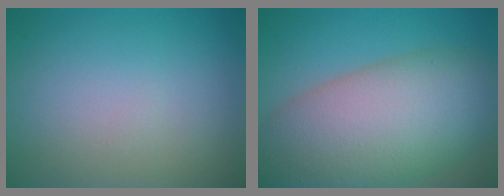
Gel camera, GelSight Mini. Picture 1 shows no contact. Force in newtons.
{"total": 13.4, "press": 13.4, "slide": 0.5}